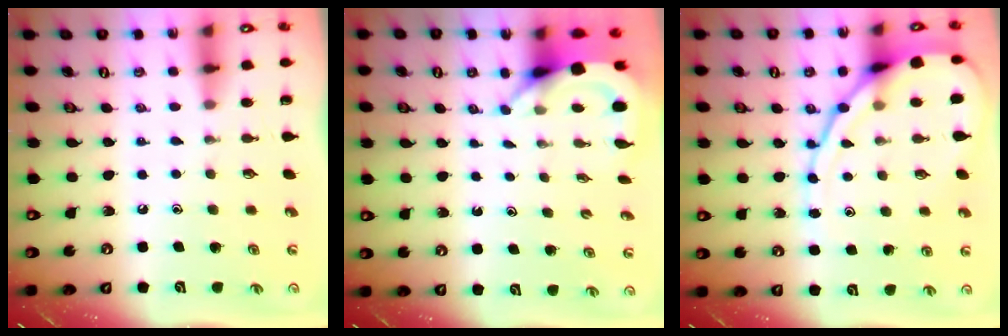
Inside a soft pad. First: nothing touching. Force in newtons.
{"total": 4.0, "press": 4.0, "slide": 0.4}
{"total": 13.9, "press": 13.8, "slide": 1.2}